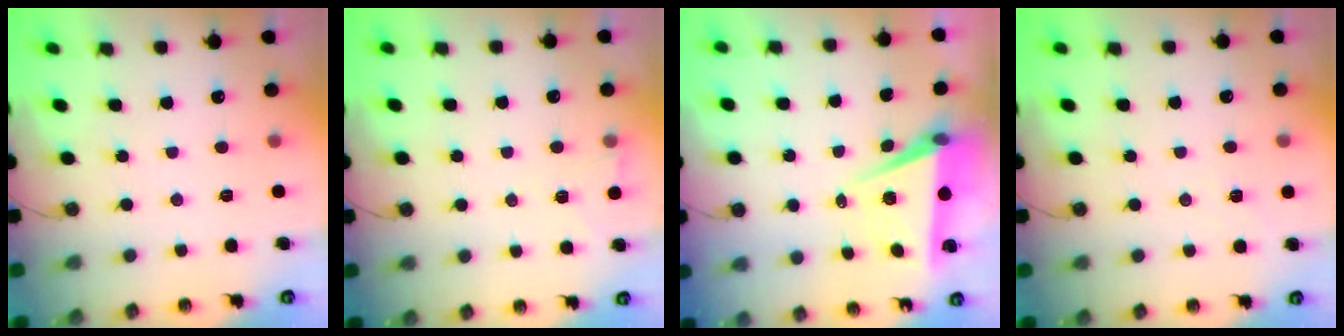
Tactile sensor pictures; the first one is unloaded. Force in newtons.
{"total": 5.2, "press": 5.2, "slide": 0.2}
{"total": 6.3, "press": 4.7, "slide": 4.2}
{"total": 3.0, "press": 2.5, "slide": 1.6}